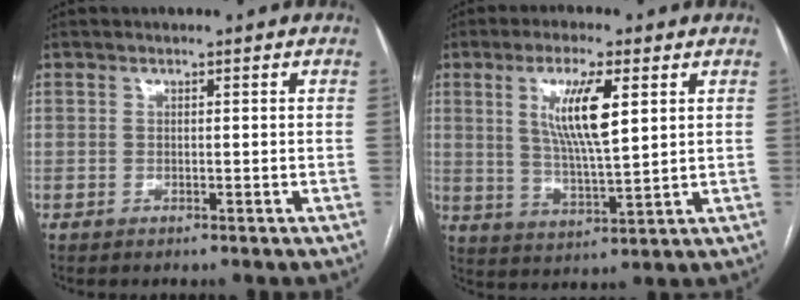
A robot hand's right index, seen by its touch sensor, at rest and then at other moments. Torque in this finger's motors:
{"motor_torque": [0.64, 0.40, 0.32, 0.17]}